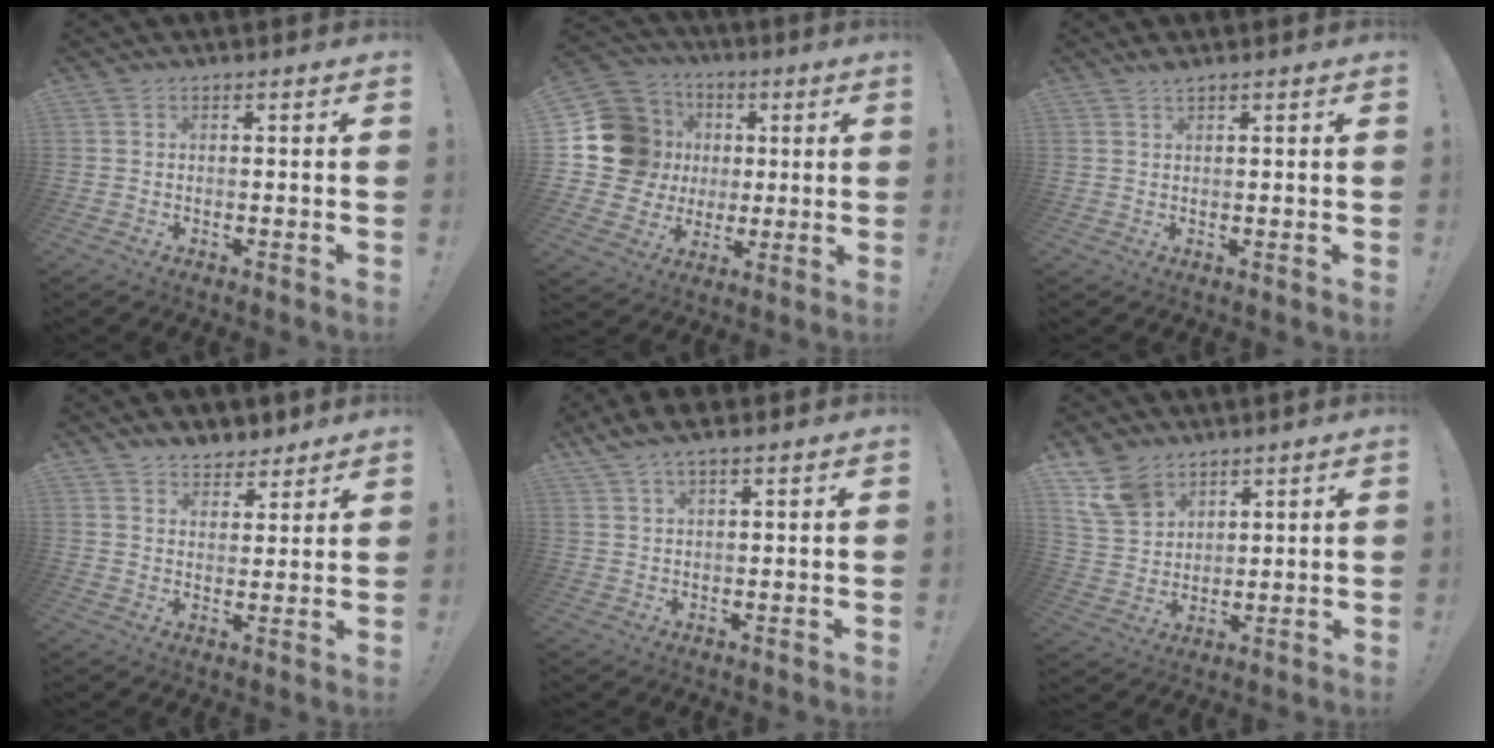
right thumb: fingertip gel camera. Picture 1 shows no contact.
{"total": 17.5, "force": [2.1, 16.2, 6.5], "torque": [-0.105, 0.007, 0.078]}
{"total": 1.5, "force": [1.3, -0.1, 0.9], "torque": [-0.011, -0.006, 0.021]}
{"total": 6.1, "force": [5.1, 3.2, 0.9], "torque": [-0.009, -0.040, 0.097]}
{"total": 4.7, "force": [3.5, 1.3, 2.9], "torque": [-0.051, -0.013, 0.064]}
{"total": 11.9, "force": [8.0, 7.6, 4.4], "torque": [-0.090, -0.041, 0.162]}